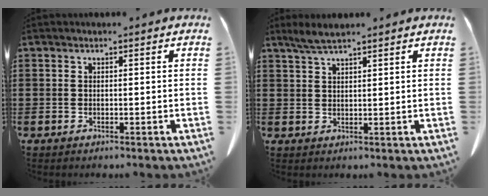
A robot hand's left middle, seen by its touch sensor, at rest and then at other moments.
{"total": 2.8, "force": [2.2, 0.4, 1.7], "torque": [-0.038, 0.003, 0.040]}